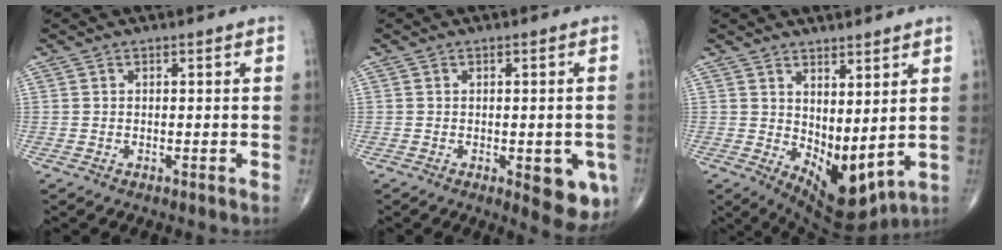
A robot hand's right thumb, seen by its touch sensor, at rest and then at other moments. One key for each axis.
{"total": 8.4, "fx": -2.6, "fy": 3.4, "fz": 7.3, "tx": -0.065, "ty": -0.010, "tz": -0.025}
{"total": 10.0, "fx": 1.8, "fy": 4.8, "fz": 8.5, "tx": -0.115, "ty": -0.029, "tz": 0.053}